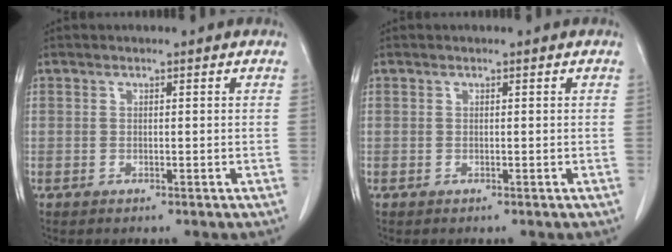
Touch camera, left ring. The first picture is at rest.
{"total": 0.0}